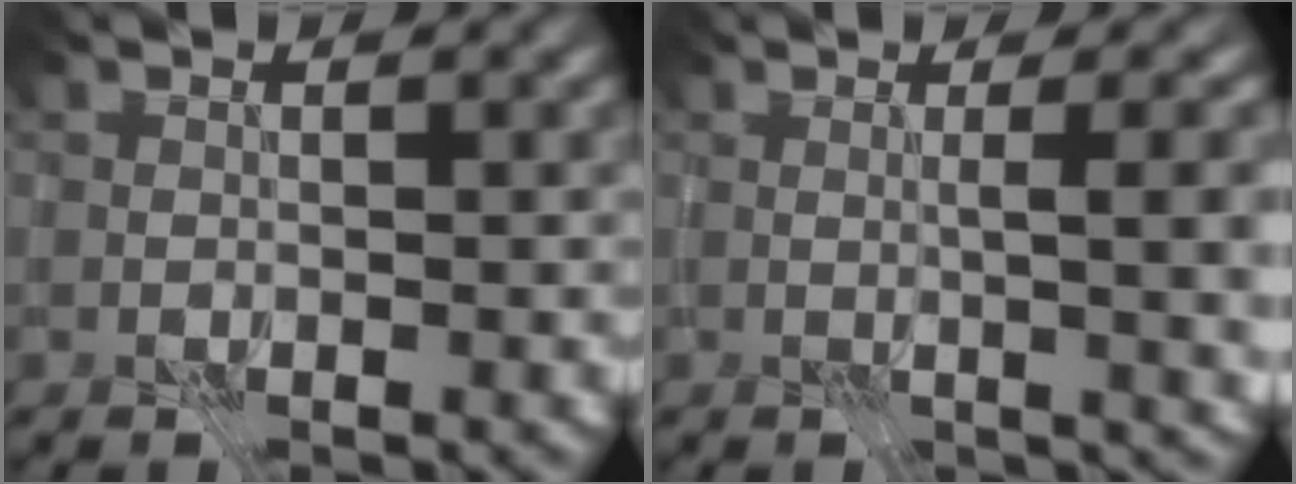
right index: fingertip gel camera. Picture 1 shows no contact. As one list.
[{"total": 4.9, "force": [-0.2, 1.4, 4.7], "torque": [-0.062, 0.003, -0.001]}]